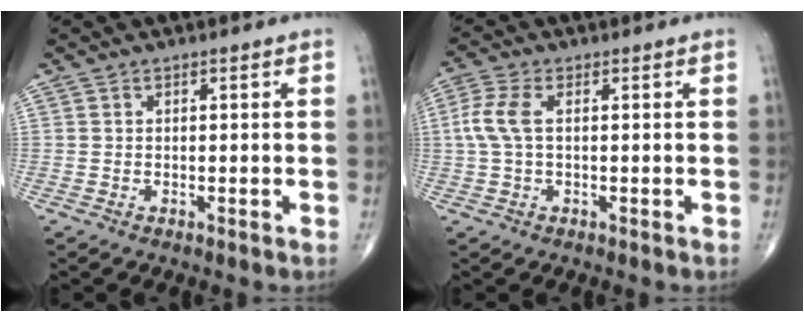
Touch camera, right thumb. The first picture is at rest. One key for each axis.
{"total": 5.4, "fx": 0.6, "fy": 2.7, "fz": 4.7, "tx": -0.132, "ty": 0.013, "tz": 0.007}